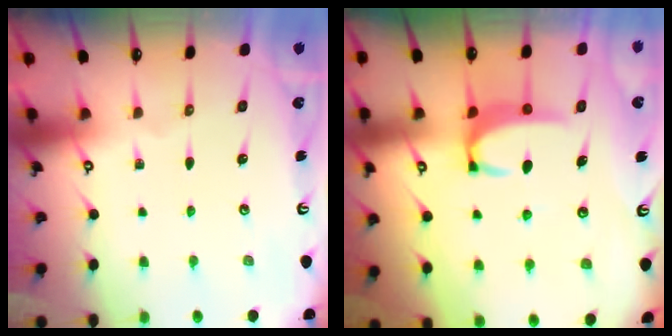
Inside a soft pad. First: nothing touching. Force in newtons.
{"total": 2.9, "press": 2.8, "slide": 0.5}